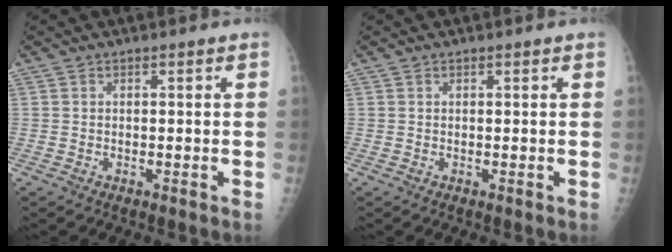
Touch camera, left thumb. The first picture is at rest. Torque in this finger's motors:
{"motor_torque": [-0.28, -0.05, 0.12, 0.05, -0.01]}